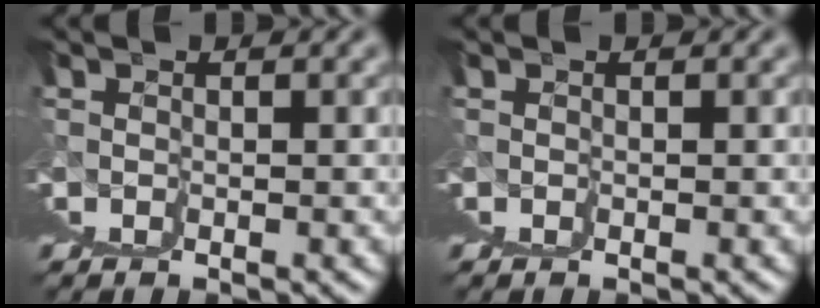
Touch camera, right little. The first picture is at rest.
{"total": 0.0}